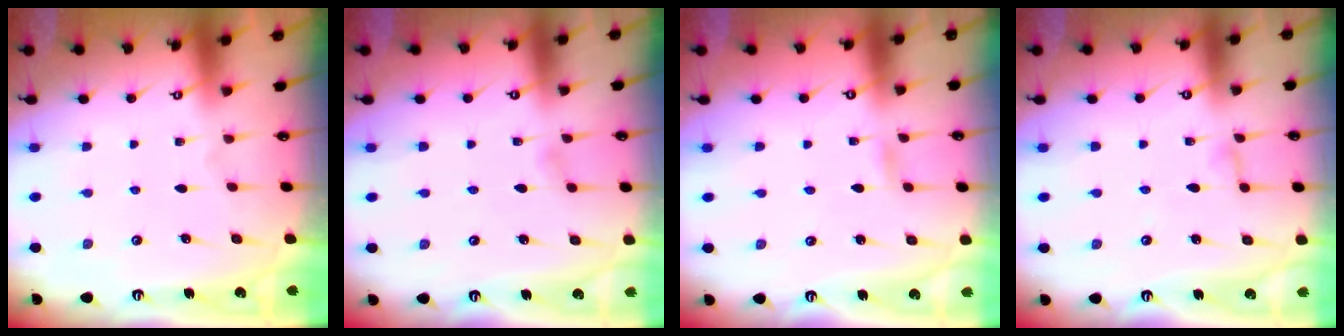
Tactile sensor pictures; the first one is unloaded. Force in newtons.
{"total": 3.7, "press": 3.7, "slide": 0.4}
{"total": 2.1, "press": 2.1, "slide": 0.2}
{"total": 2.3, "press": 2.3, "slide": 0.2}